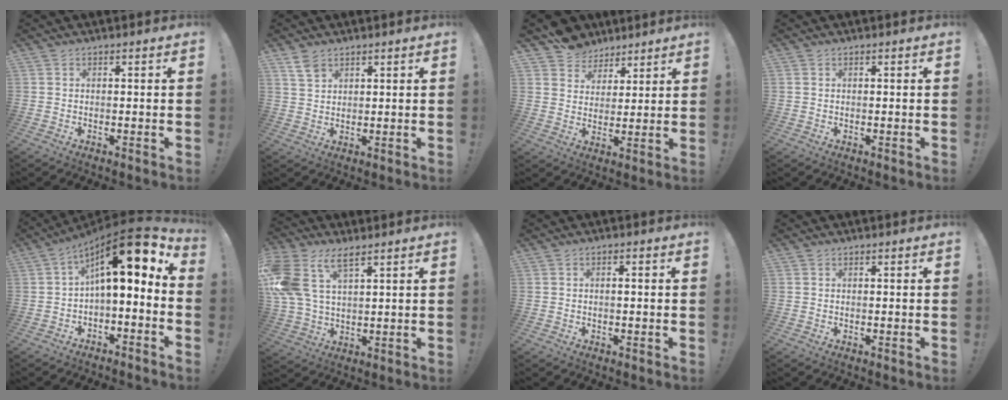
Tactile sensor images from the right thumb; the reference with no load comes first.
{"total": 4.3, "force": [3.0, 2.4, 1.9], "torque": [-0.029, -0.014, 0.056]}
{"total": 7.3, "force": [5.3, 5.1, 0.2], "torque": [-0.009, -0.042, 0.107]}
{"total": 0.0}
{"total": 16.1, "force": [5.4, 5.4, 14.2], "torque": [-0.230, -0.036, 0.091]}
{"total": 13.3, "force": [6.6, 7.3, 9.0], "torque": [-0.207, -0.020, 0.128]}
{"total": 1.1, "force": [-0.4, 0.0, 1.0], "torque": [-0.022, 0.002, -0.007]}
{"total": 0.0}